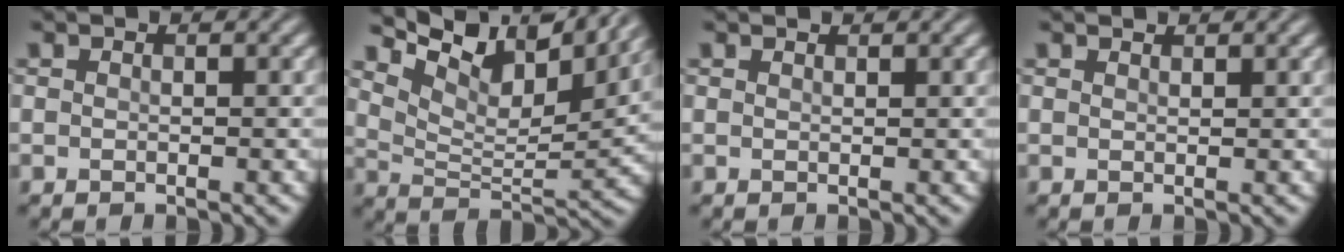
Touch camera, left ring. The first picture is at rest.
{"total": 11.0, "force": [8.1, 4.0, 6.3], "torque": [-0.121, 0.014, 0.137]}
{"total": 0.7, "force": [0.7, 0.1, 0.1], "torque": [-0.003, -0.002, 0.010]}
{"total": 1.0, "force": [1.0, 0.1, 0.2], "torque": [-0.005, -0.002, 0.013]}